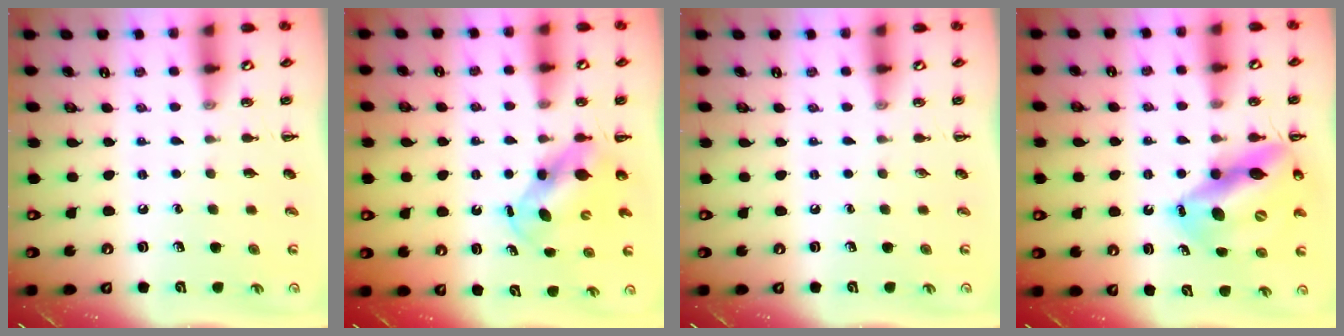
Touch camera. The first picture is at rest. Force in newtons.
{"total": 6.3, "press": 6.2, "slide": 1.1}
{"total": 0.0}
{"total": 15.8, "press": 15.0, "slide": 4.7}